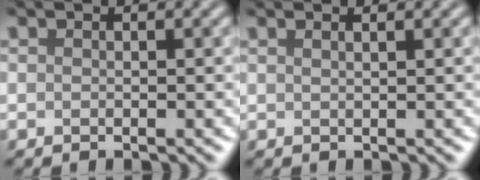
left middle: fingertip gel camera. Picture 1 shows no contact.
{"total": 1.9, "force": [1.2, 0.9, 1.2], "torque": [0.002, 0.000, -0.008]}